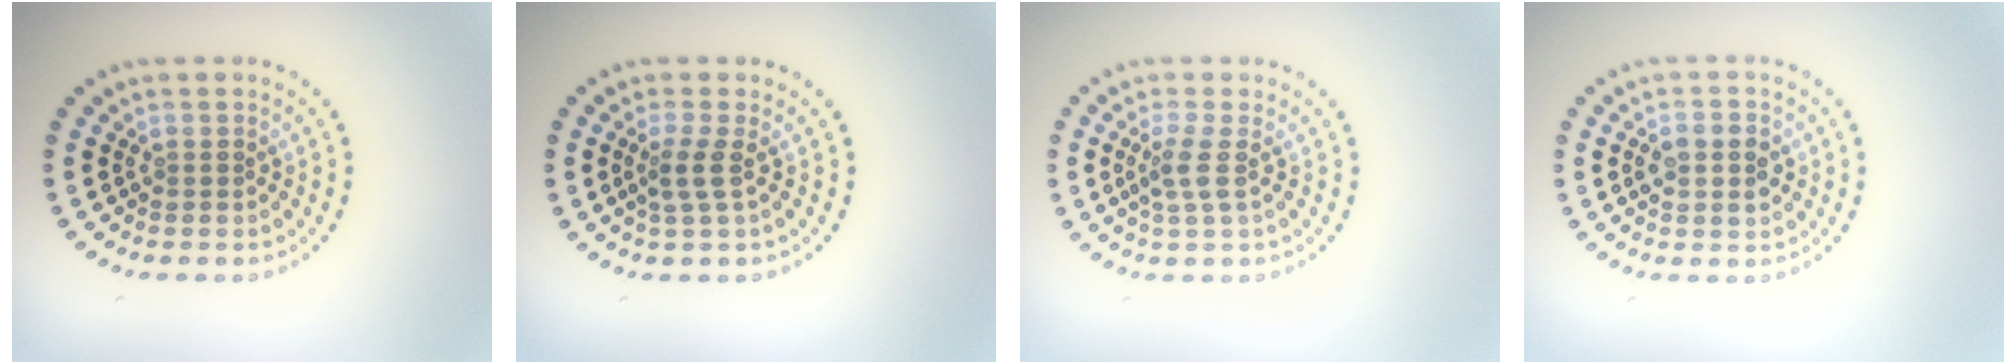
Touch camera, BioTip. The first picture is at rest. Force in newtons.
{"total": 2.1, "press": 1.4, "slide": 1.5}
{"total": 2.0, "press": 1.6, "slide": 1.3}
{"total": 2.9, "press": 2.9, "slide": 0.1}